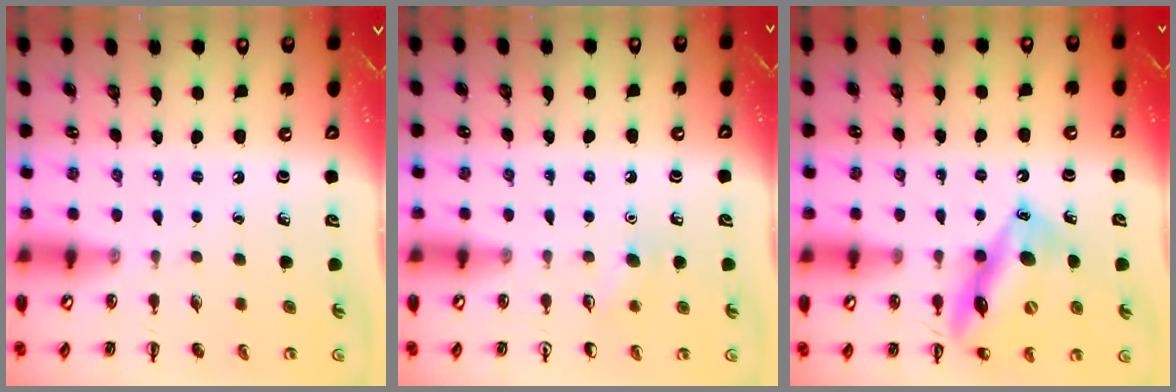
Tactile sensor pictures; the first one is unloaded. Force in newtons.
{"total": 5.2, "press": 5.0, "slide": 1.4}
{"total": 15.9, "press": 15.5, "slide": 3.1}